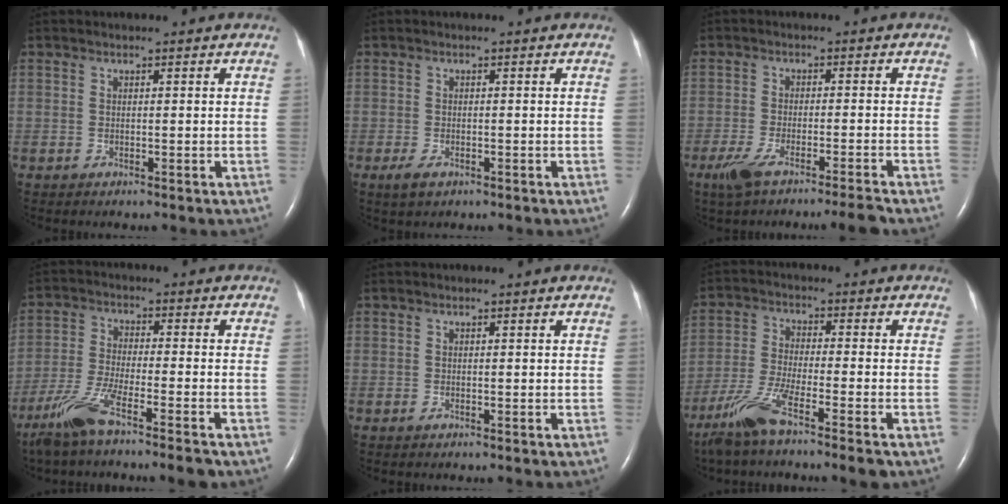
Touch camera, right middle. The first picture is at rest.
{"total": 2.1, "force": [-1.1, 1.0, 1.5], "torque": [-0.036, -0.002, -0.018]}
{"total": 7.0, "force": [-5.4, -0.4, 4.5], "torque": [-0.081, -0.015, -0.097]}
{"total": 8.6, "force": [-6.2, 0.0, 6.0], "torque": [-0.128, -0.020, -0.121]}
{"total": 0.0}
{"total": 8.4, "force": [-5.9, 0.0, 6.1], "torque": [-0.130, -0.022, -0.116]}